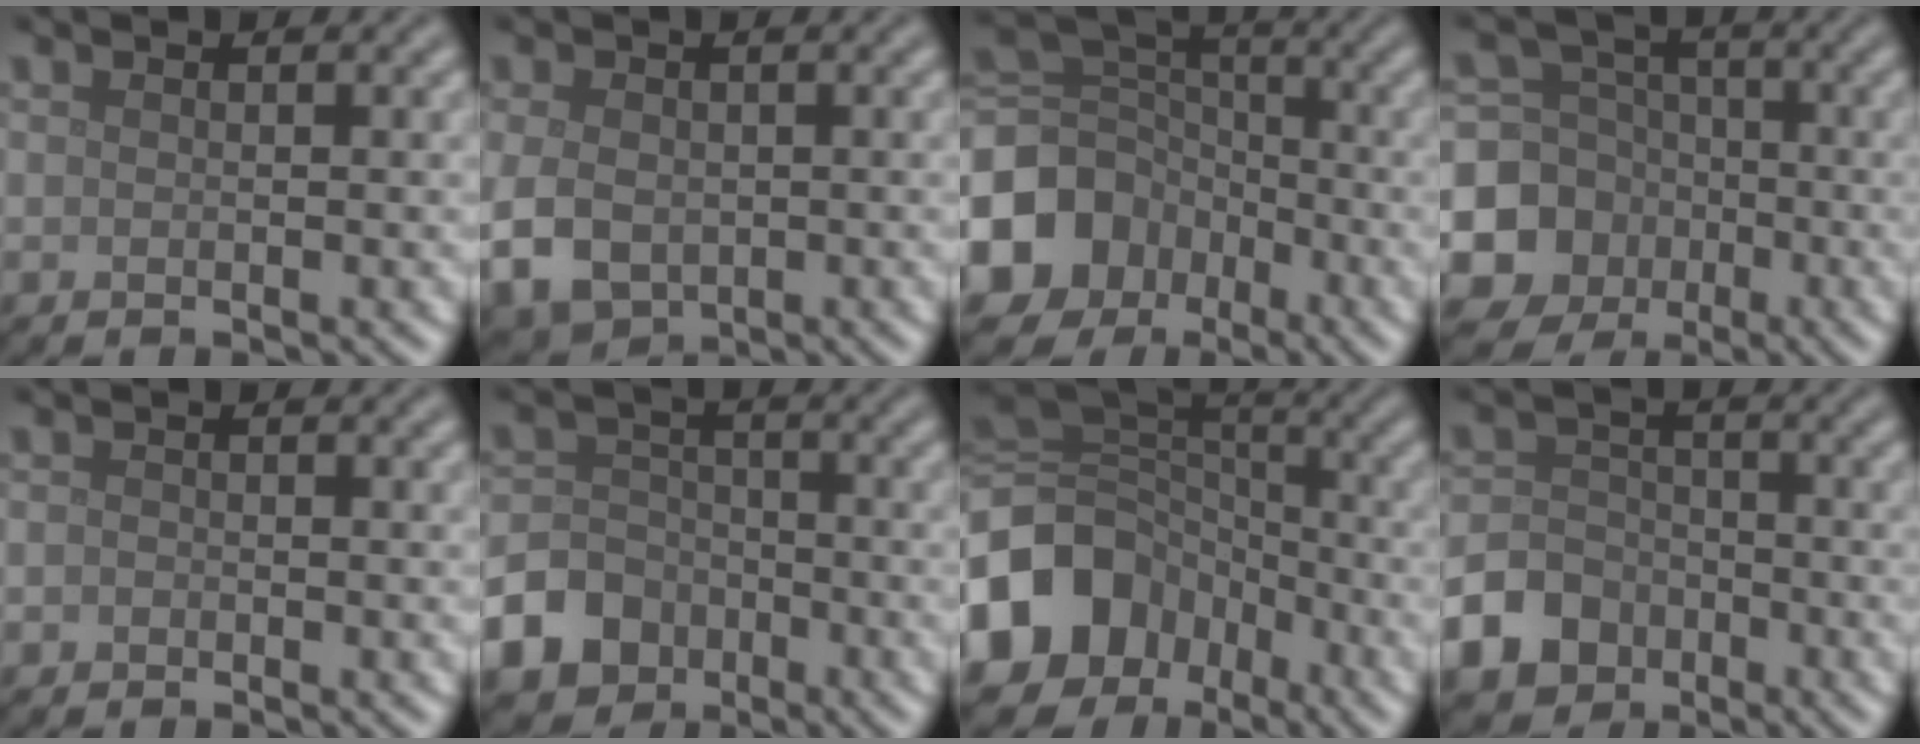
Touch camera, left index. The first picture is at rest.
{"total": 6.0, "force": [-1.3, 4.5, 3.8], "torque": [-0.088, -0.020, -0.021]}
{"total": 11.6, "force": [-5.5, 9.4, 4.0], "torque": [-0.123, -0.008, -0.115]}
{"total": 11.7, "force": [-3.6, 10.8, 2.7], "torque": [-0.077, -0.027, -0.086]}
{"total": 0.7, "force": [-0.4, 0.6, 0.2], "torque": [-0.001, -0.003, -0.008]}
{"total": 11.1, "force": [-5.6, 9.3, 2.4], "torque": [-0.059, -0.037, -0.117]}
{"total": 14.9, "force": [-6.2, 12.0, 6.2], "torque": [-0.161, -0.008, -0.127]}
{"total": 9.3, "force": [-5.0, 7.5, 2.2], "torque": [-0.043, -0.032, -0.110]}